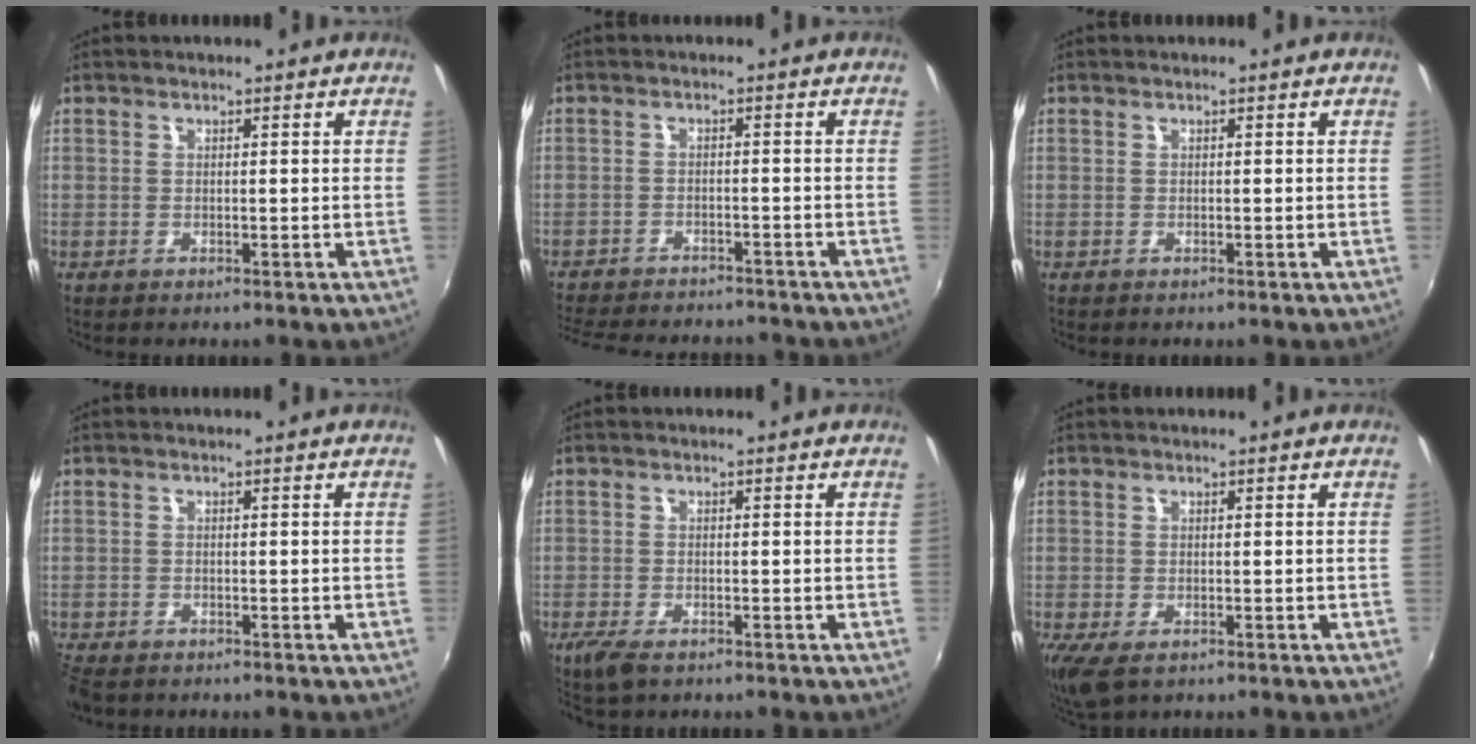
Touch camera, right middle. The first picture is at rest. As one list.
[{"total": 14.5, "force": [-12.6, 4.3, 5.6], "torque": [-0.131, -0.018, -0.186]}, {"total": 0.0}, {"total": 4.2, "force": [-3.5, 1.5, 1.8], "torque": [-0.050, -0.022, -0.069]}, {"total": 3.8, "force": [-2.7, 1.3, 2.4], "torque": [-0.059, -0.013, -0.053]}, {"total": 4.8, "force": [-2.6, 2.2, 3.5], "torque": [-0.070, -0.023, -0.040]}]